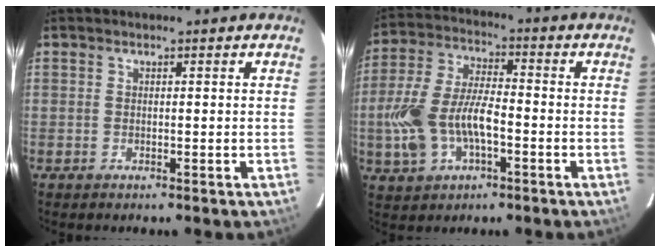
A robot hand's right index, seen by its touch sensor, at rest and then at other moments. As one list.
[{"total": 13.3, "force": [-3.6, 6.7, 10.9], "torque": [-0.239, 0.006, -0.063]}]